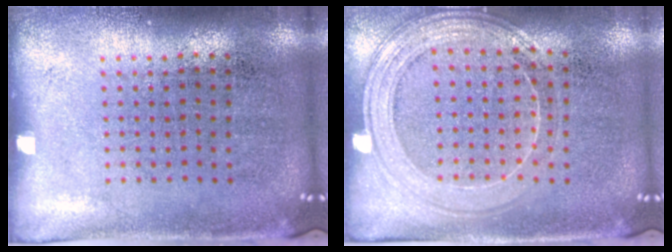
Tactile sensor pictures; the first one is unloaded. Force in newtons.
{"total": 1.5, "press": 1.5, "slide": 0.4}